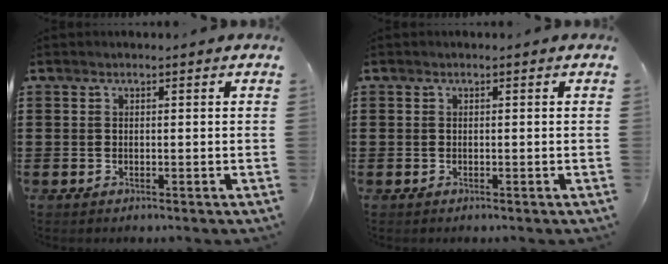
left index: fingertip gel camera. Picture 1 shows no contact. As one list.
[{"total": 0.0}]